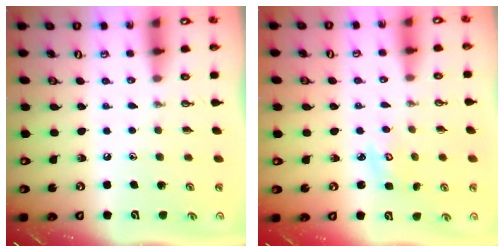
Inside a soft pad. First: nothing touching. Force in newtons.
{"total": 3.2, "press": 3.2, "slide": 0.3}